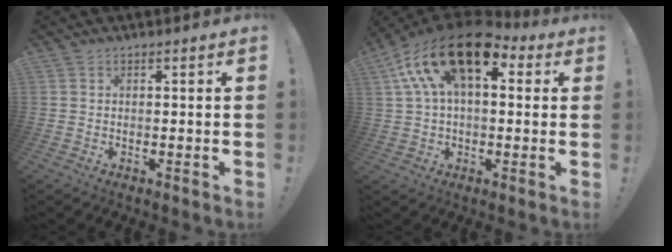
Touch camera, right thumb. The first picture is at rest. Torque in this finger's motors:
{"motor_torque": [0.63, 0.85, 2.22, 0.52, 0.42]}